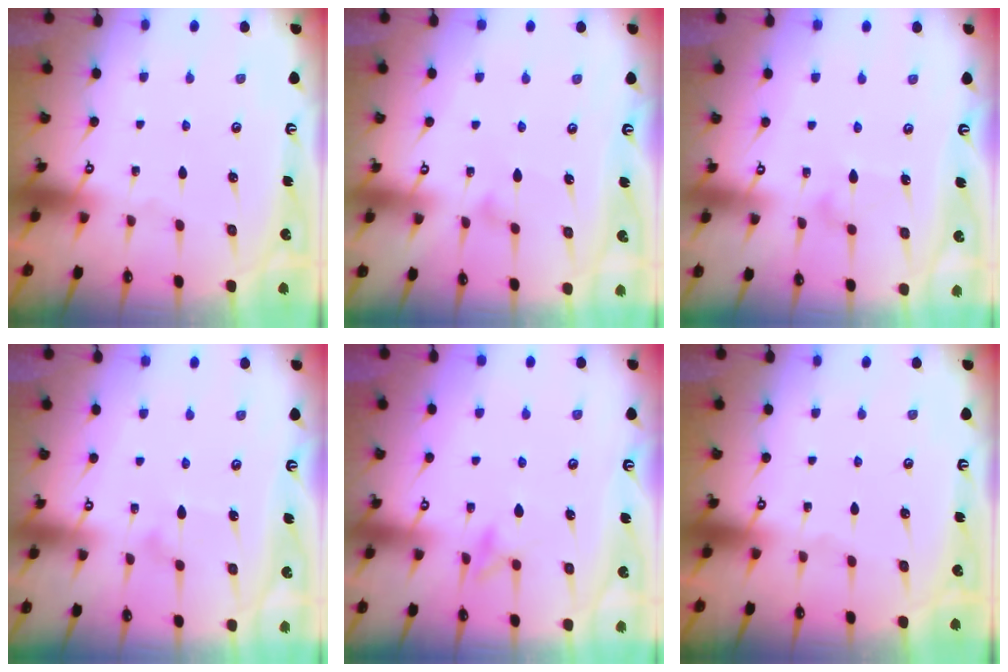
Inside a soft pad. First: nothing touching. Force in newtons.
{"total": 6.2, "press": 6.2, "slide": 0.4}
{"total": 7.8, "press": 7.8, "slide": 0.3}
{"total": 7.4, "press": 7.4, "slide": 0.3}
{"total": 9.9, "press": 9.9, "slide": 0.9}
{"total": 0.0}